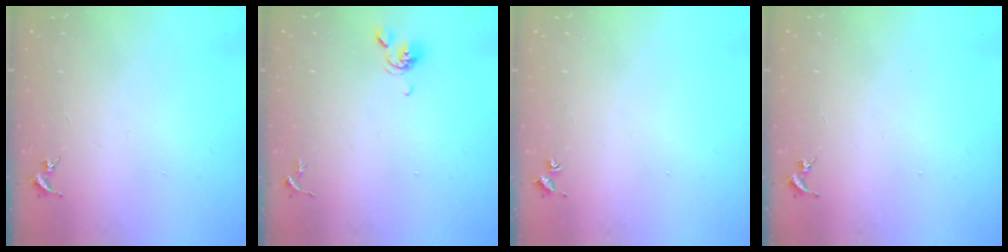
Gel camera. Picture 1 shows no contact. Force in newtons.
{"total": 6.2, "press": 6.0, "slide": 1.5}
{"total": 1.8, "press": 1.8, "slide": 0.2}
{"total": 0.0}